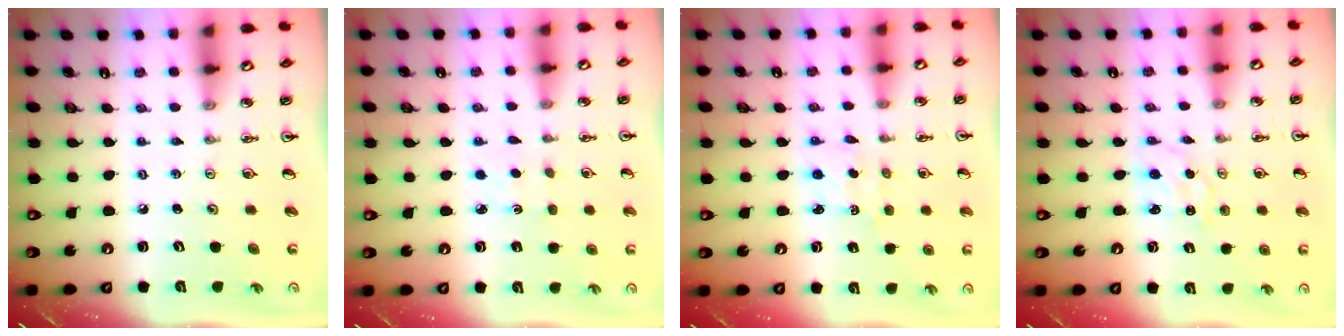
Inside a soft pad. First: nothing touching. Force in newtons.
{"total": 1.3, "press": 1.3, "slide": 0.3}
{"total": 1.8, "press": 1.8, "slide": 0.5}
{"total": 0.7, "press": 0.6, "slide": 0.3}